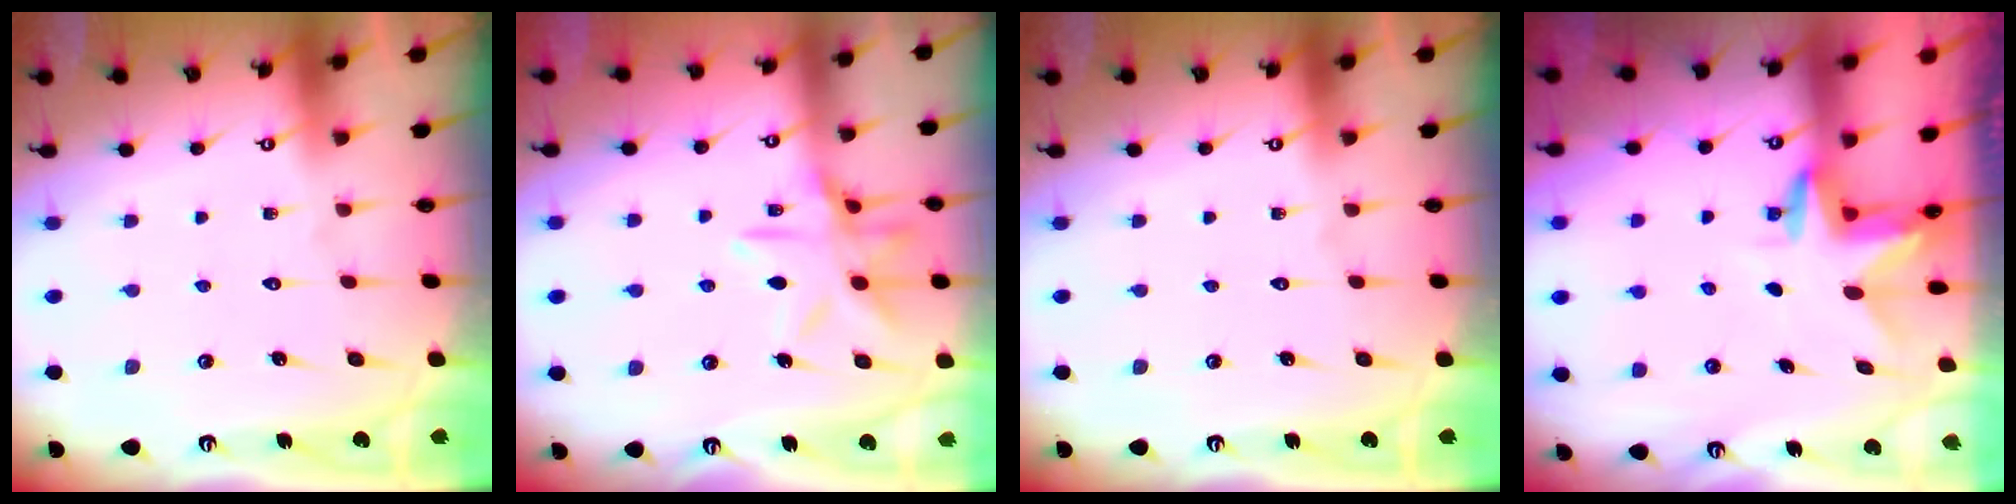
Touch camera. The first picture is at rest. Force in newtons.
{"total": 11.1, "press": 11.0, "slide": 0.8}
{"total": 0.0}
{"total": 3.0, "press": 3.0, "slide": 0.2}